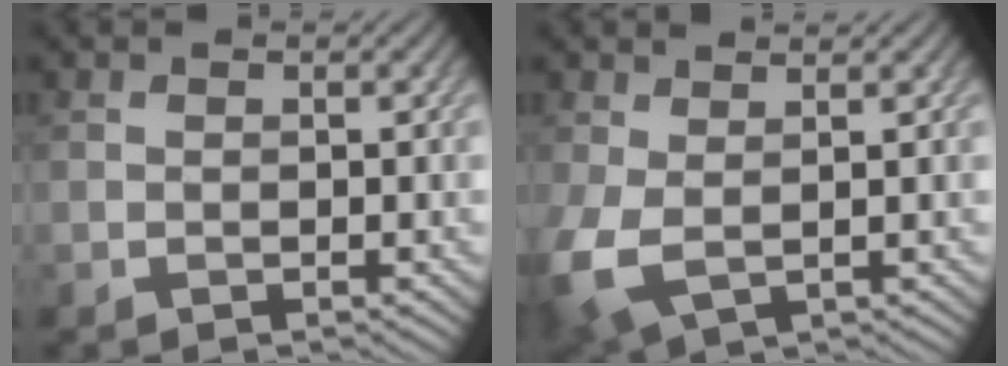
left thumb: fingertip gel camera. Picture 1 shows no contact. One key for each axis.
{"total": 5.5, "fx": 0.0, "fy": 3.1, "fz": 4.5, "tx": -0.125, "ty": -0.012, "tz": 0.001}